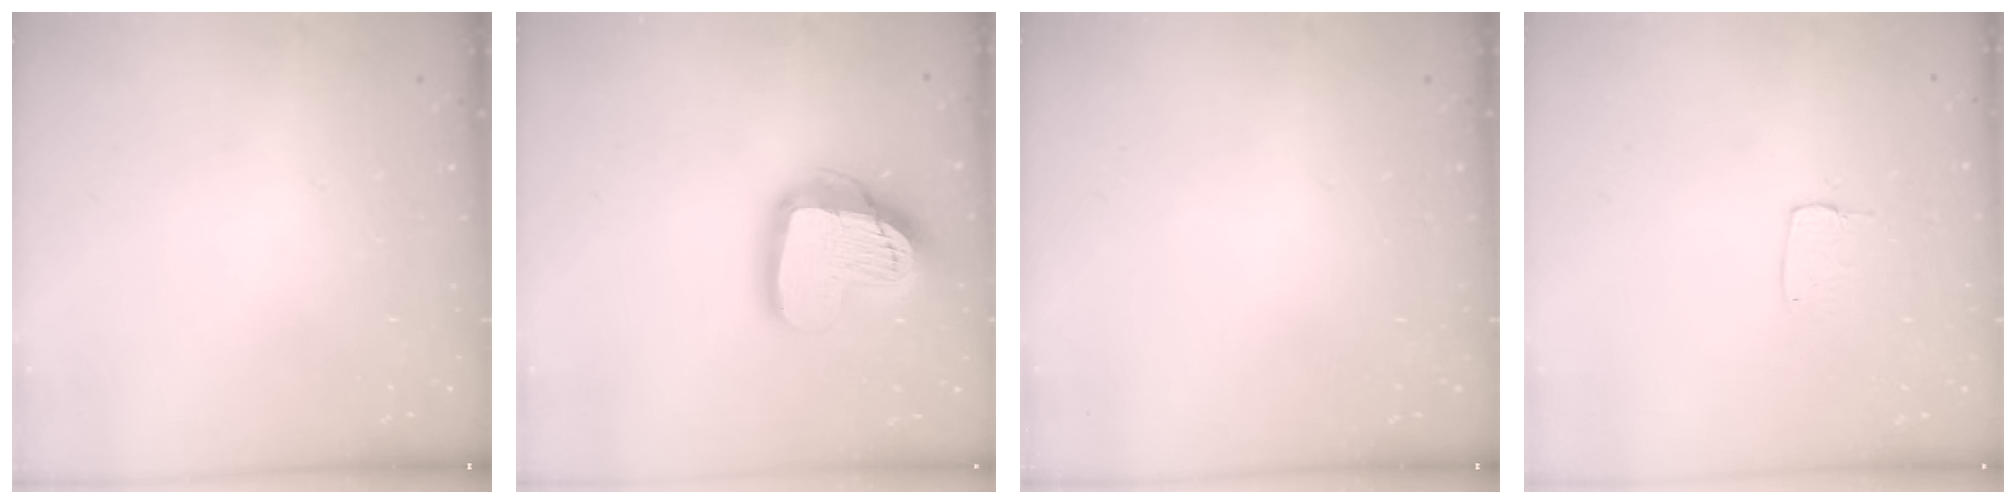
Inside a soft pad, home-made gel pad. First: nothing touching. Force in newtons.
{"total": 17.7, "press": 17.6, "slide": 1.6}
{"total": 0.0}
{"total": 3.3, "press": 3.3, "slide": 0.1}